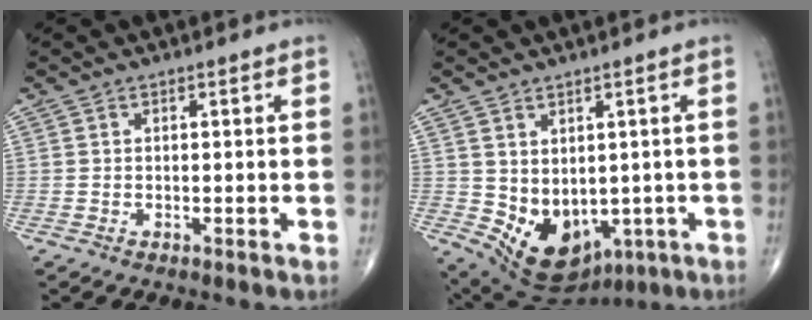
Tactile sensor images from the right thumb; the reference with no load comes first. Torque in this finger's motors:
{"motor_torque": [-0.36, 0.90, 0.51, 0.34, 0.21]}